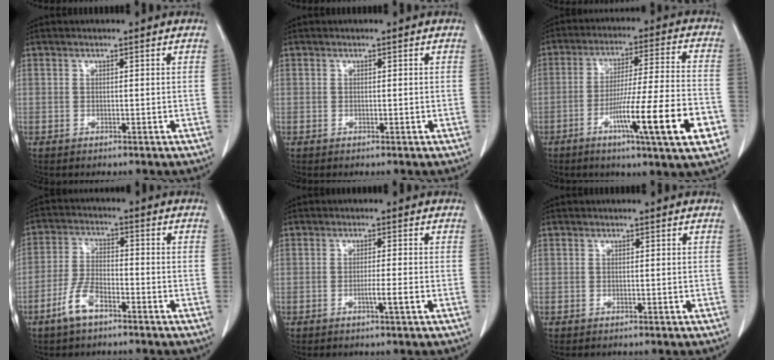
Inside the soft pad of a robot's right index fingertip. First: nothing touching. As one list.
[{"total": 0.0}, {"total": 17.0, "force": [-6.9, -0.1, 15.5], "torque": [-0.232, -0.014, -0.105]}, {"total": 6.2, "force": [-3.9, 2.1, 4.3], "torque": [-0.096, 0.001, -0.078]}, {"total": 2.5, "force": [-1.0, -0.4, 2.3], "torque": [-0.041, -0.003, -0.016]}, {"total": 0.0}]